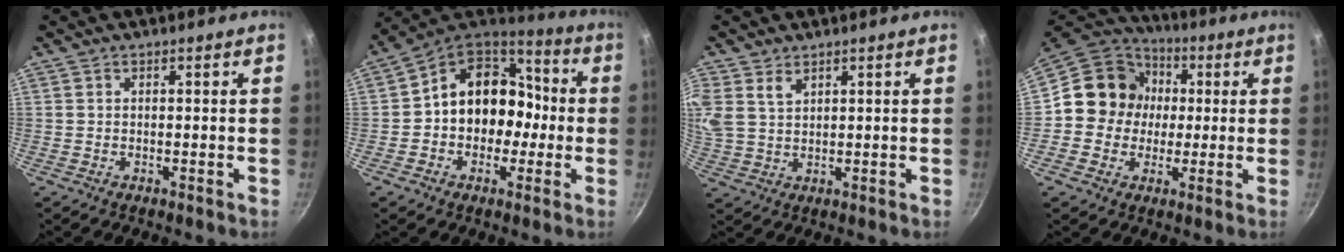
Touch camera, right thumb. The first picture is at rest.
{"total": 16.7, "force": [-1.2, 13.5, 9.8], "torque": [-0.103, 0.059, -0.032]}
{"total": 9.7, "force": [5.0, 6.4, 5.3], "torque": [-0.128, 0.015, 0.109]}
{"total": 13.6, "force": [0.9, 12.5, 5.2], "torque": [-0.050, 0.027, -0.002]}